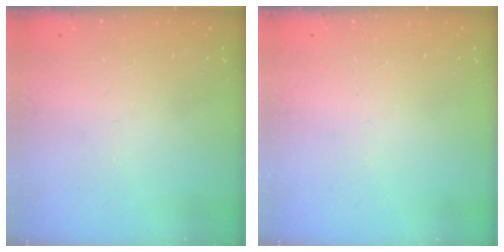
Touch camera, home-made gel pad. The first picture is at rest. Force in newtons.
{"total": 0.0}